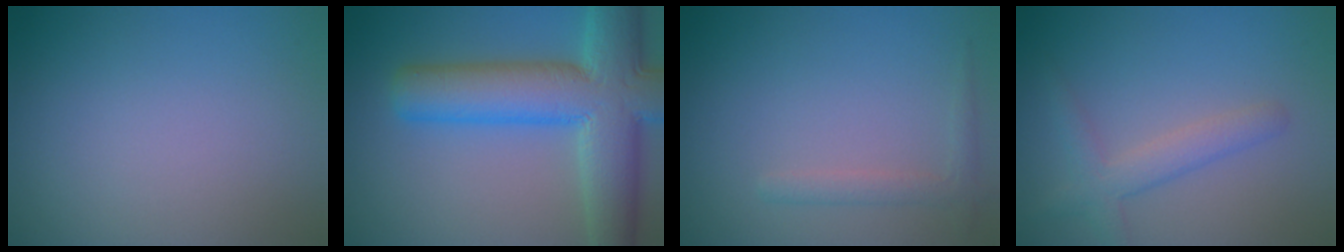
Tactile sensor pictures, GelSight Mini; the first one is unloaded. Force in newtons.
{"total": 11.3, "press": 11.3, "slide": 0.7}
{"total": 1.5, "press": 1.5, "slide": 0.1}
{"total": 2.7, "press": 2.7, "slide": 0.1}